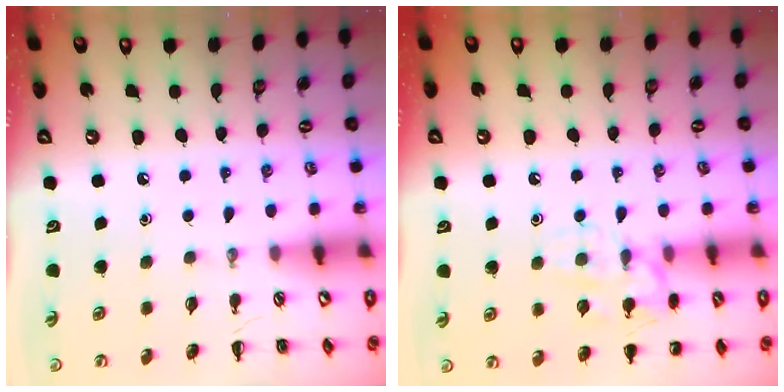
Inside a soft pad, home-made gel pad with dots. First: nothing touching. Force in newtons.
{"total": 11.8, "press": 11.7, "slide": 1.0}